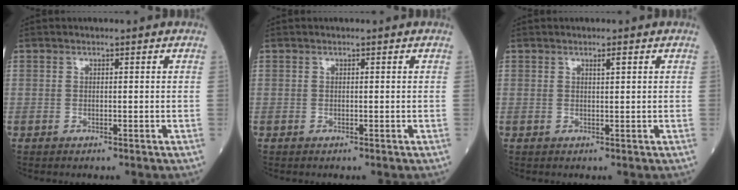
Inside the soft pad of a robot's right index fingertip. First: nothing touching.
{"total": 0.0}
{"total": 1.0, "force": [0.6, 0.0, 0.9], "torque": [-0.015, -0.001, 0.010]}